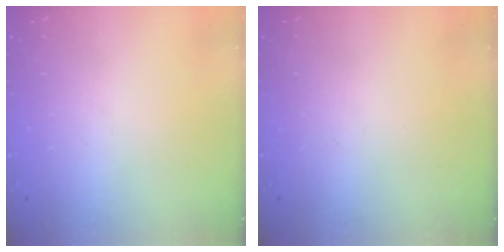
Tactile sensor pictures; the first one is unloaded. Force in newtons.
{"total": 0.0}